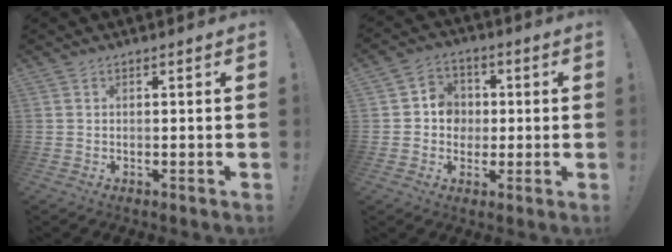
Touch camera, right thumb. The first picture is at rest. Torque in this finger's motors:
{"motor_torque": [-0.09, -0.21, 0.11, 0.11, 0.07]}